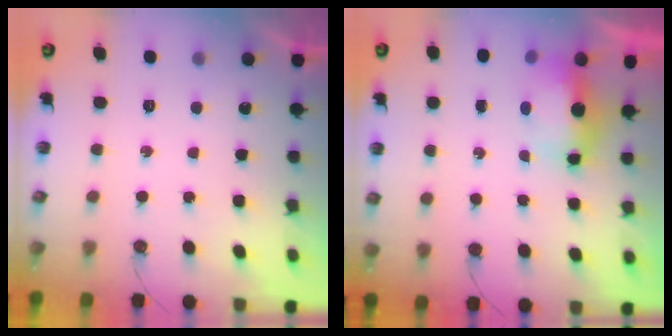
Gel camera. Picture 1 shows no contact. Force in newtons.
{"total": 8.3, "press": 7.1, "slide": 4.2}